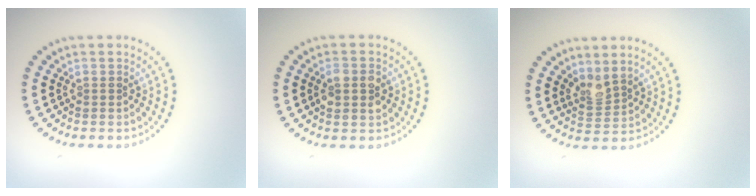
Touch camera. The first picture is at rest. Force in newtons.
{"total": 2.9, "press": 2.9, "slide": 0.3}
{"total": 2.1, "press": 1.5, "slide": 1.4}